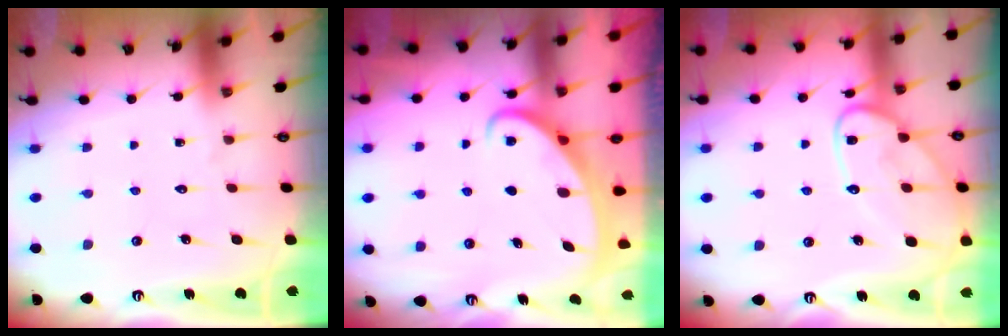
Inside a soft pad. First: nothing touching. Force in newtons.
{"total": 2.6, "press": 2.6, "slide": 0.4}
{"total": 12.9, "press": 12.9, "slide": 1.0}